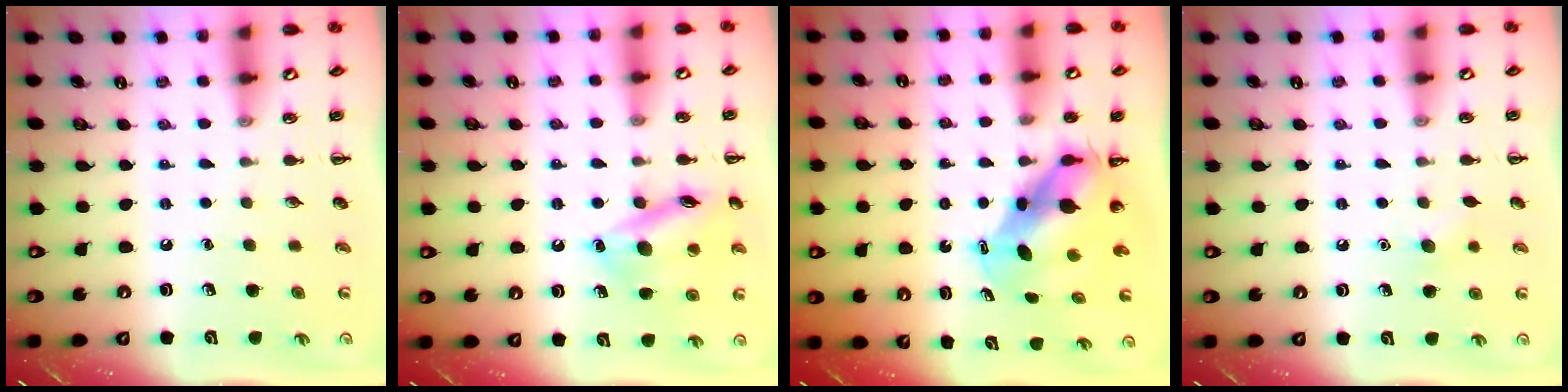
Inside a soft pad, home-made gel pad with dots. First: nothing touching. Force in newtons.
{"total": 14.4, "press": 14.3, "slide": 1.2}
{"total": 6.9, "press": 6.6, "slide": 2.0}
{"total": 4.5, "press": 4.3, "slide": 1.2}